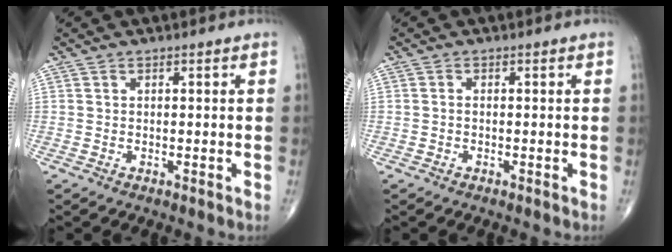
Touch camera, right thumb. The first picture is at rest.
{"total": 0.6, "force": [-0.2, 0.4, 0.4], "torque": [-0.006, 0.001, -0.007]}